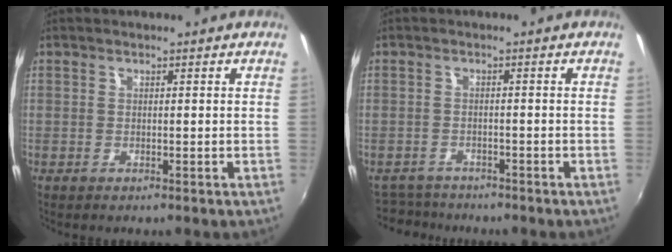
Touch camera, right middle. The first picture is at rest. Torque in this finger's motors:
{"motor_torque": [-0.49, -0.16, -0.13, -0.04]}